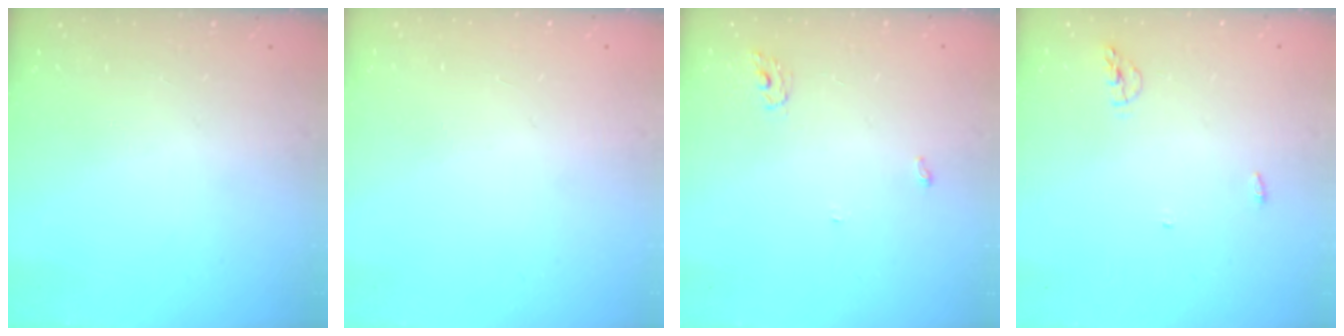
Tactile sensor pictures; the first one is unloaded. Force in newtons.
{"total": 0.9, "press": 0.9, "slide": 0.0}
{"total": 3.4, "press": 3.3, "slide": 0.3}
{"total": 4.3, "press": 4.1, "slide": 1.0}